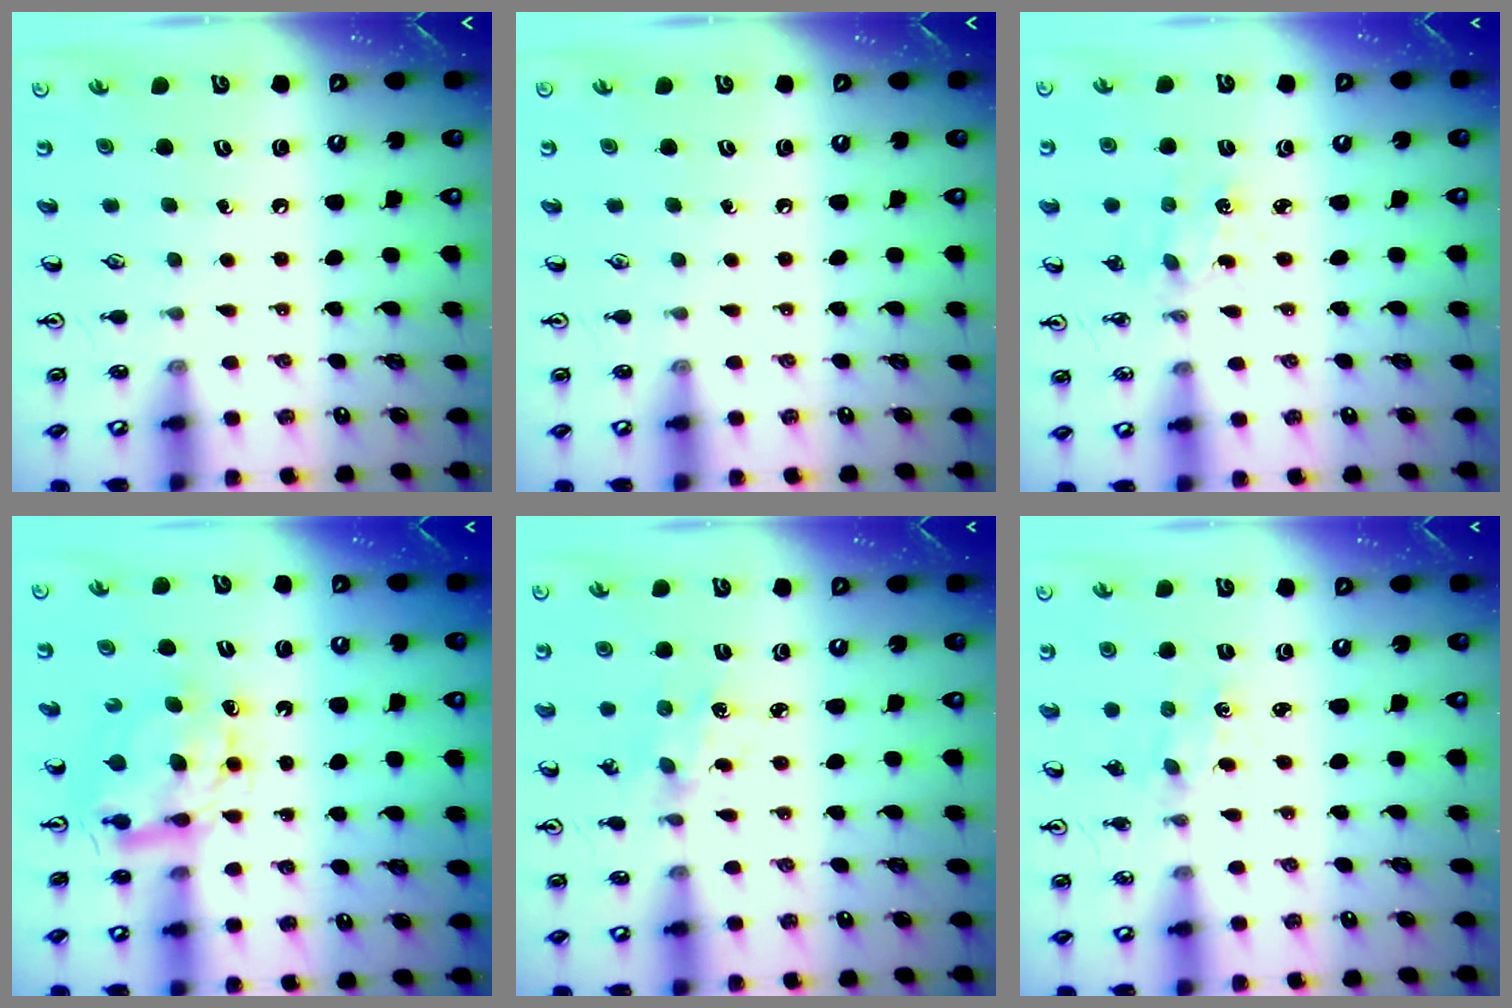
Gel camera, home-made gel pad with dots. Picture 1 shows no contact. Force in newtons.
{"total": 0.0}
{"total": 2.3, "press": 2.3, "slide": 0.4}
{"total": 7.9, "press": 7.9, "slide": 0.6}
{"total": 1.9, "press": 1.8, "slide": 0.4}
{"total": 0.0}